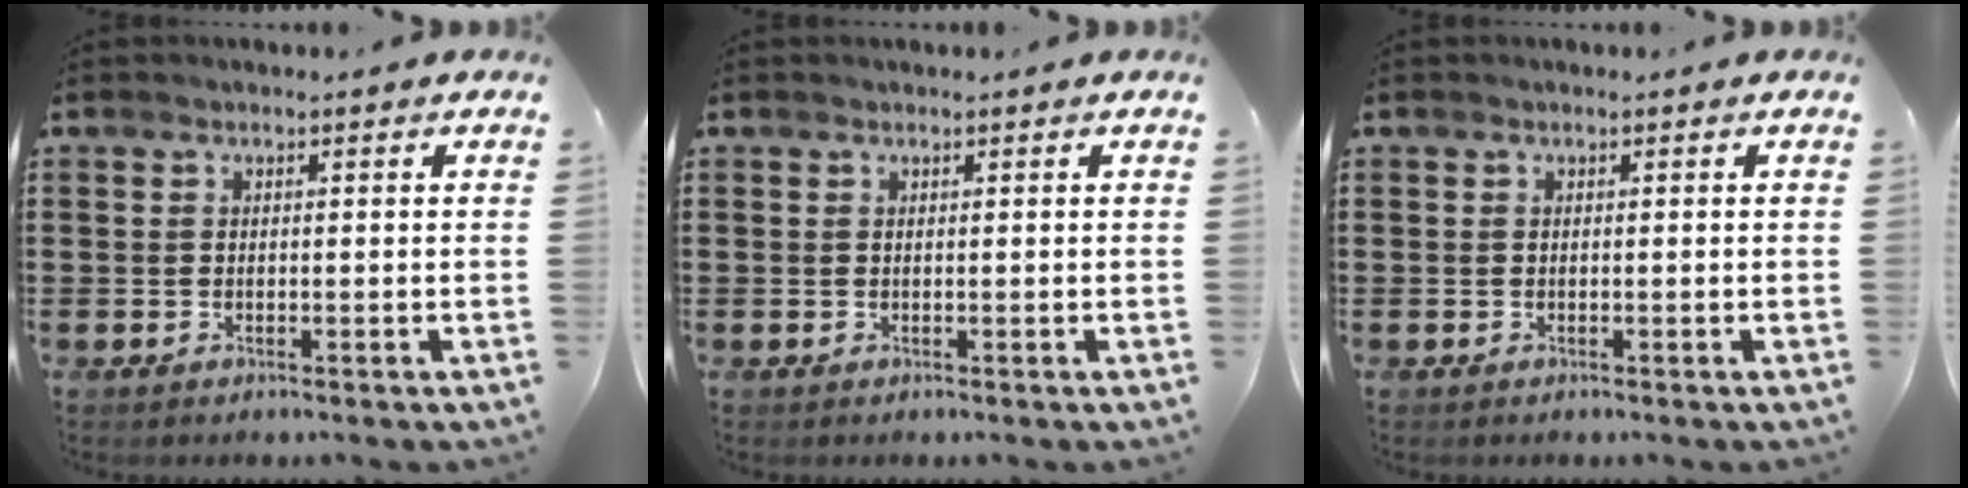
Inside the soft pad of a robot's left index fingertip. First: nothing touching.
{"total": 0.0}
{"total": 0.0}